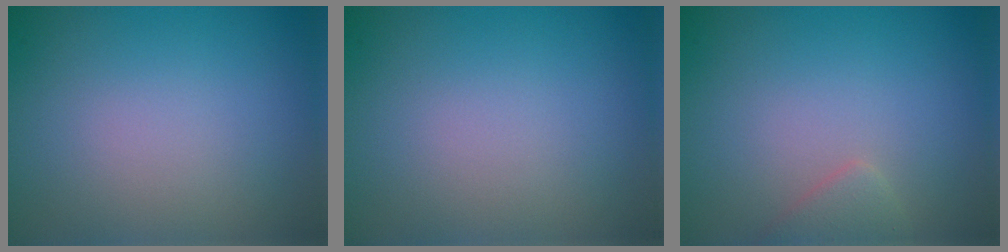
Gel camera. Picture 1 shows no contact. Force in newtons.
{"total": 0.0}
{"total": 1.5, "press": 1.5, "slide": 0.1}